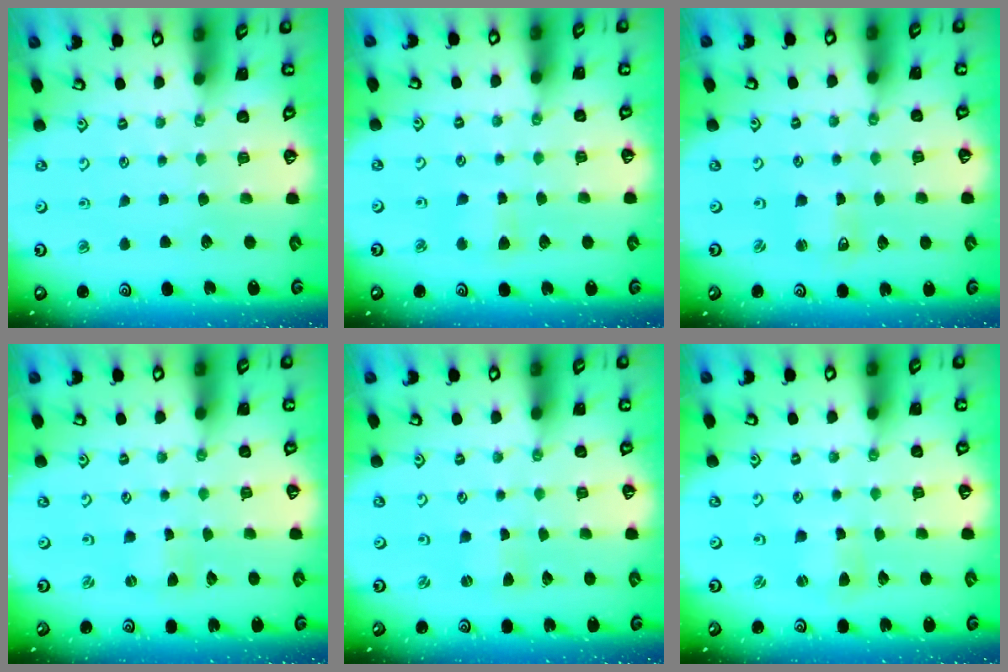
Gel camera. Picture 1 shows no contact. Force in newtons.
{"total": 3.3, "press": 3.3, "slide": 0.6}
{"total": 1.7, "press": 1.6, "slide": 0.3}
{"total": 0.0}
{"total": 1.2, "press": 1.2, "slide": 0.4}
{"total": 1.8, "press": 1.8, "slide": 0.2}